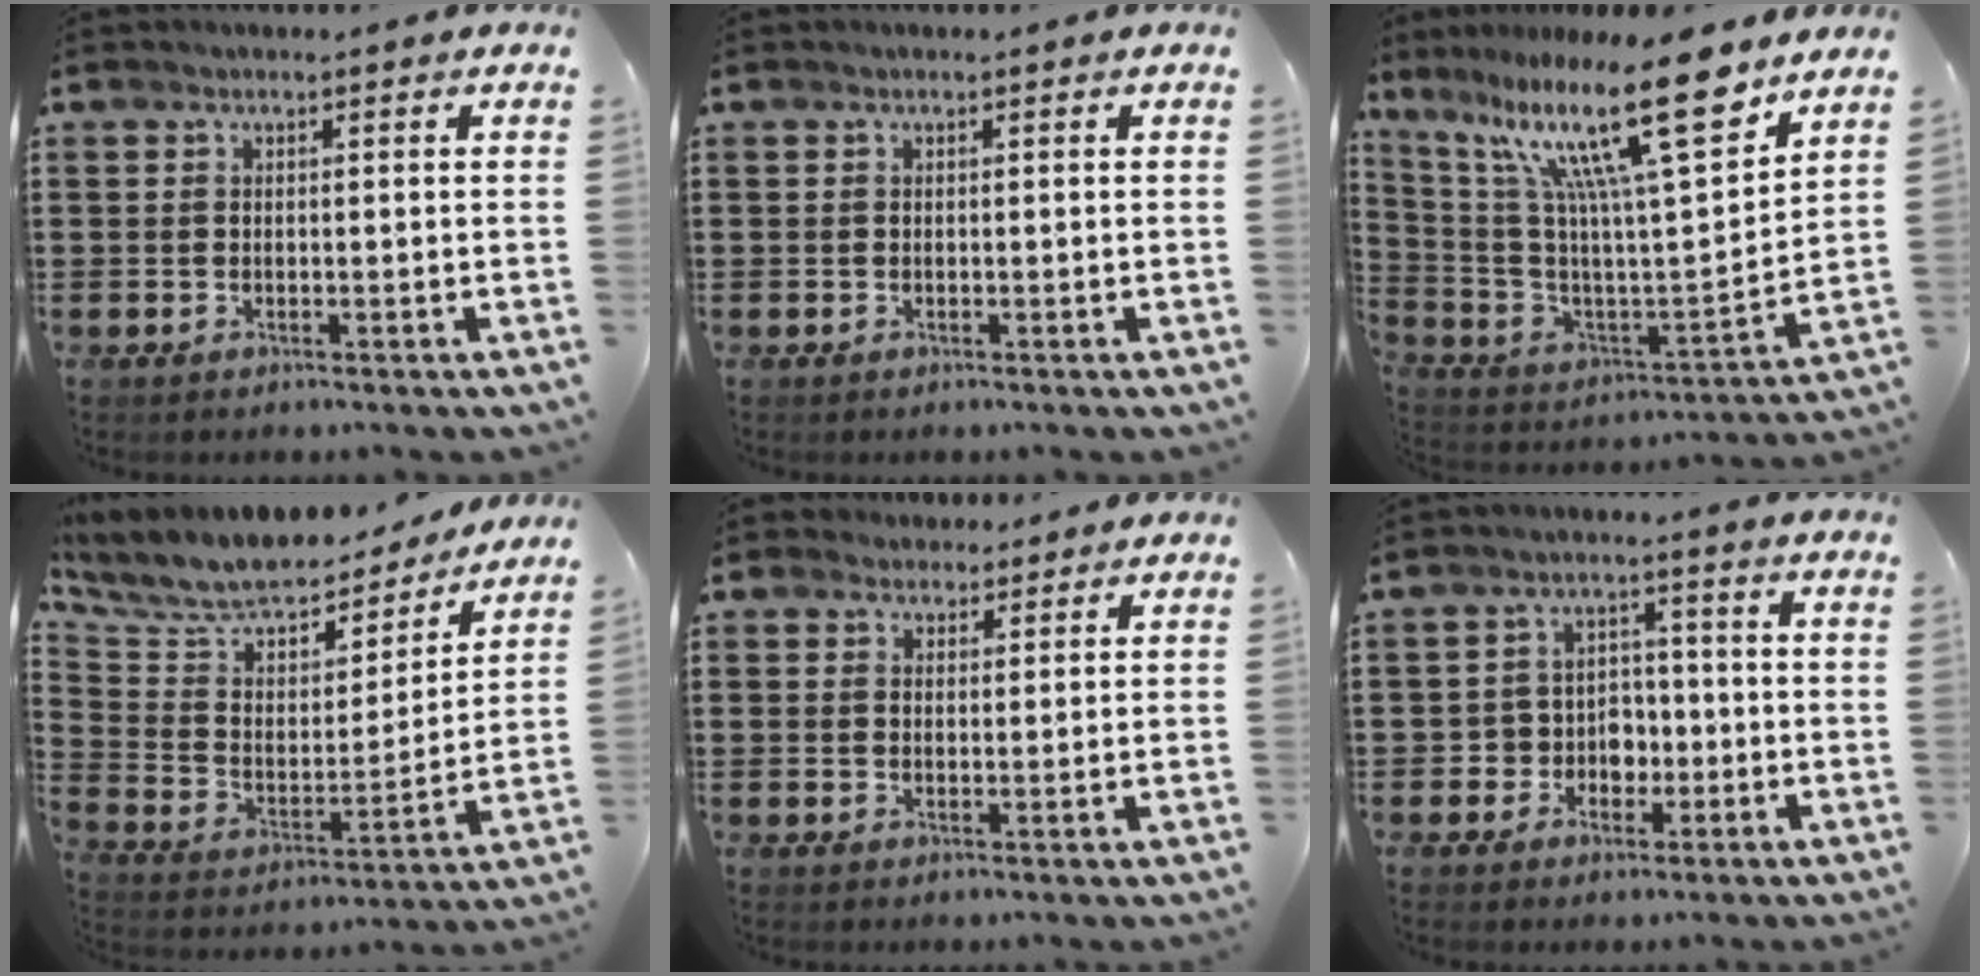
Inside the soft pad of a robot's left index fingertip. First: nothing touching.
{"total": 0.0}
{"total": 18.4, "force": [11.6, 2.6, 14.0], "torque": [-0.285, -0.060, 0.183]}
{"total": 9.3, "force": [8.2, 3.0, 3.1], "torque": [-0.096, -0.057, 0.141]}
{"total": 2.6, "force": [2.3, 1.3, 0.0], "torque": [-0.008, 0.006, 0.045]}
{"total": 4.4, "force": [-1.4, 4.0, 1.1], "torque": [-0.027, 0.005, -0.030]}